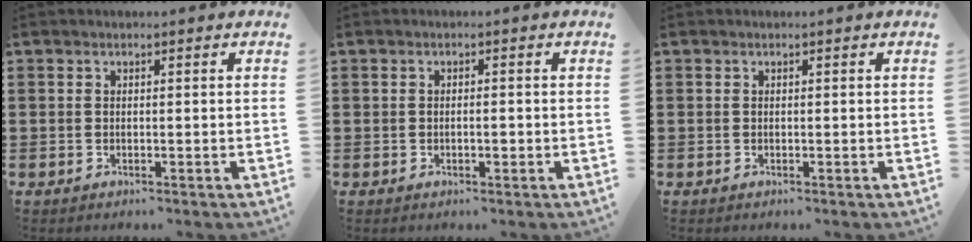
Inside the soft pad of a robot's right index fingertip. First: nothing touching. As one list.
[{"total": 1.3, "force": [-0.4, 0.5, 1.1], "torque": [-0.022, -0.002, -0.006]}, {"total": 0.0}]